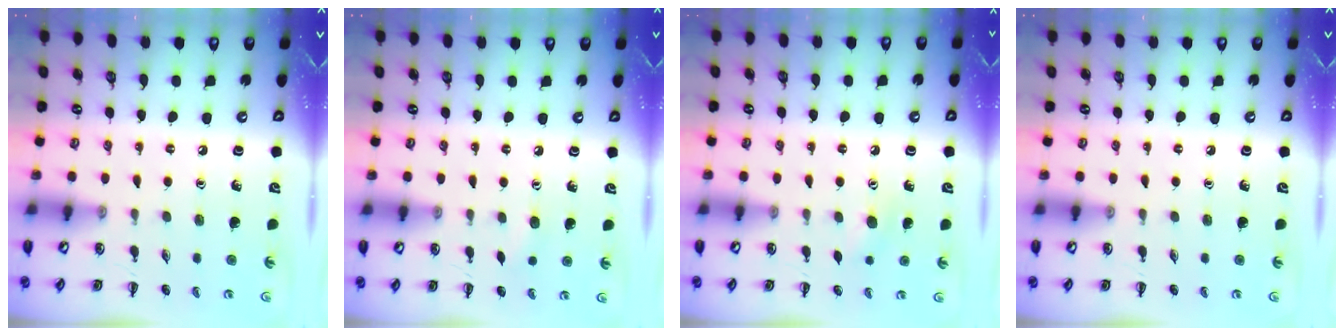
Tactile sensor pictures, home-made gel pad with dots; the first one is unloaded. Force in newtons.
{"total": 4.0, "press": 3.9, "slide": 0.9}
{"total": 5.4, "press": 5.2, "slide": 1.2}
{"total": 0.0}